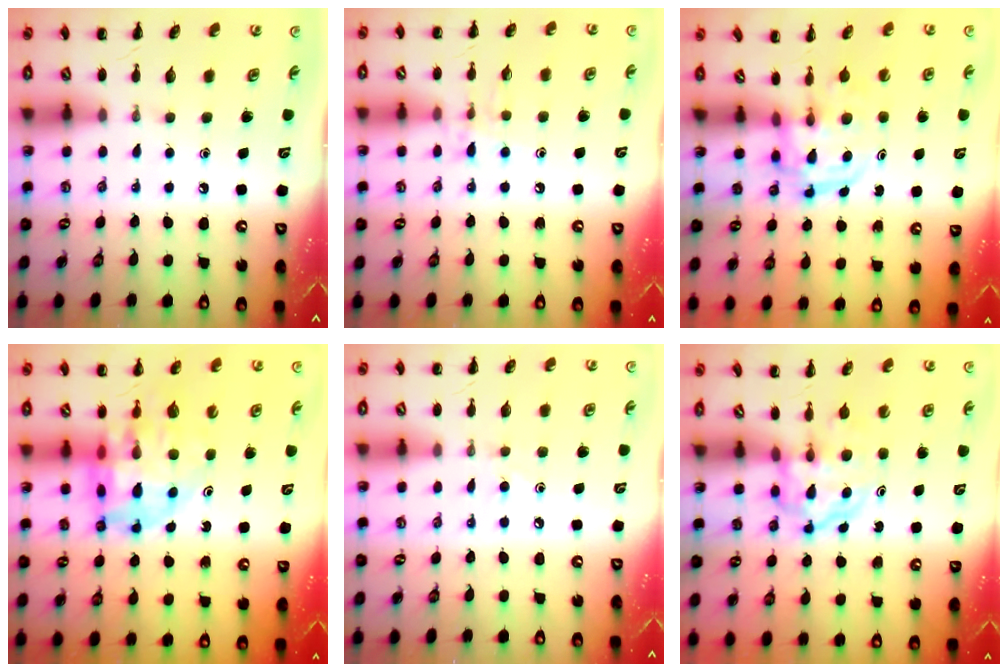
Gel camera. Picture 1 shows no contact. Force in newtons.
{"total": 8.0, "press": 7.8, "slide": 1.6}
{"total": 2.7, "press": 2.7, "slide": 0.3}
{"total": 13.0, "press": 12.5, "slide": 3.7}
{"total": 2.4, "press": 2.3, "slide": 0.8}
{"total": 3.9, "press": 3.9, "slide": 0.4}